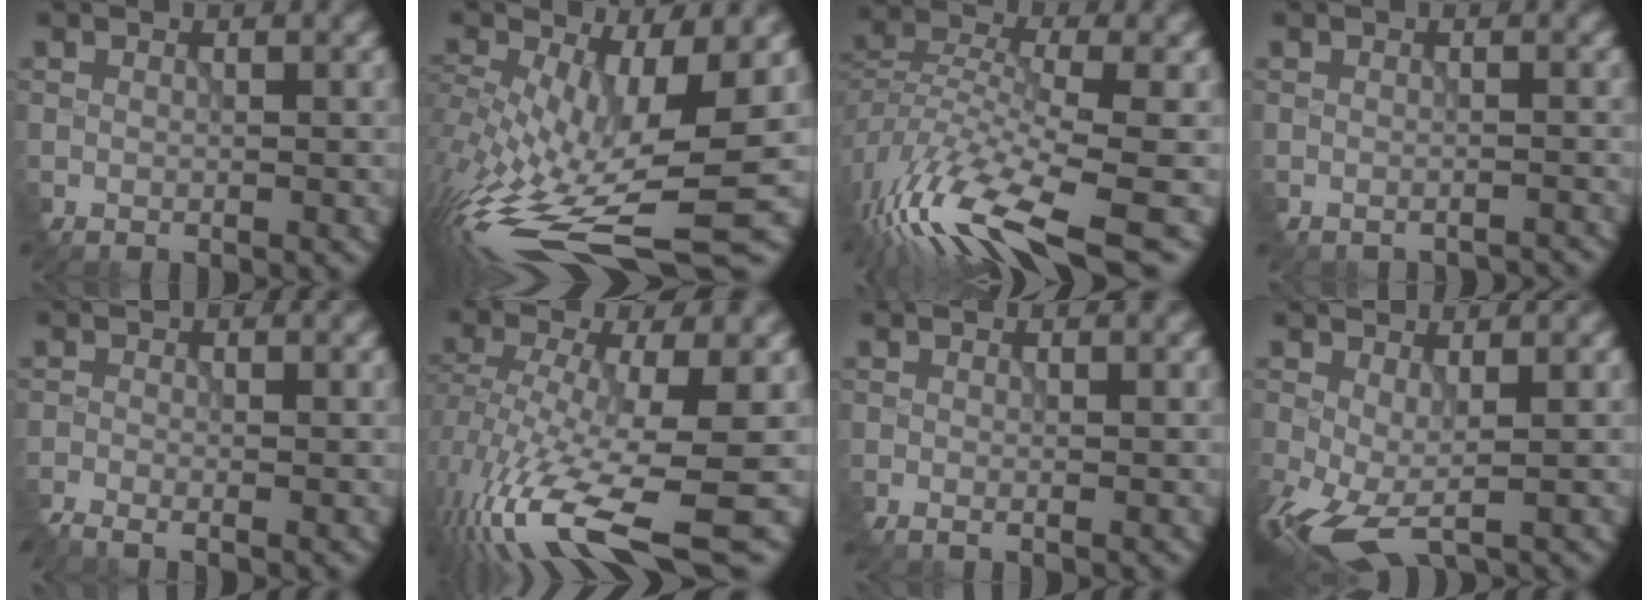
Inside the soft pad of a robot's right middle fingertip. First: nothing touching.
{"total": 12.7, "force": [-3.4, 4.6, 11.3], "torque": [-0.240, -0.023, -0.045]}
{"total": 11.3, "force": [-7.2, 3.0, 8.1], "torque": [-0.173, -0.005, -0.128]}
{"total": 1.9, "force": [-1.8, 0.2, 0.5], "torque": [-0.001, -0.002, -0.028]}
{"total": 2.4, "force": [-1.8, 0.6, 1.4], "torque": [-0.016, -0.005, -0.034]}
{"total": 12.7, "force": [-5.3, 3.7, 10.9], "torque": [-0.229, -0.016, -0.080]}
{"total": 1.2, "force": [-0.3, 0.6, 1.0], "torque": [-0.004, 0.003, -0.007]}
{"total": 4.7, "force": [-2.0, 2.1, 3.7], "torque": [-0.103, -0.020, -0.032]}